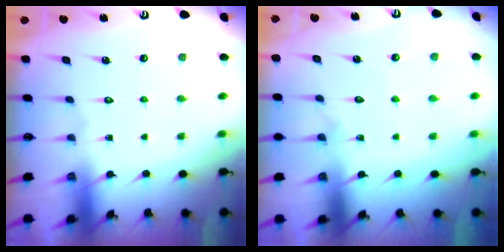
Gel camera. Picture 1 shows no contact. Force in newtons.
{"total": 4.8, "press": 4.8, "slide": 0.5}